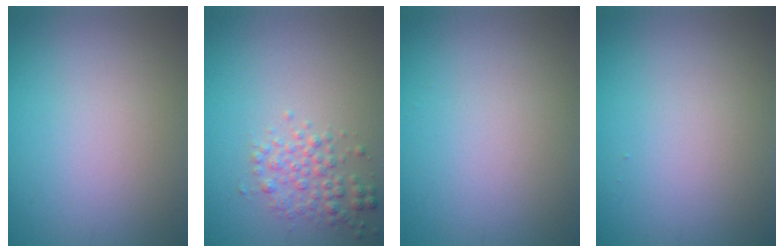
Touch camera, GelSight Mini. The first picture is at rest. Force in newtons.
{"total": 2.4, "press": 2.4, "slide": 0.0}
{"total": 0.0}
{"total": 0.0}